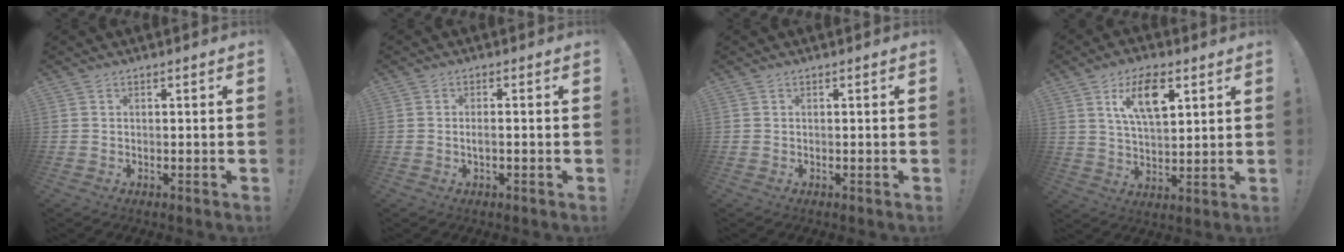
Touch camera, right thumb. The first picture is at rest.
{"total": 1.7, "force": [-0.6, 0.1, 1.5], "torque": [-0.036, 0.006, -0.011]}
{"total": 0.0}
{"total": 11.8, "force": [5.2, 5.7, 8.9], "torque": [-0.140, -0.005, 0.090]}